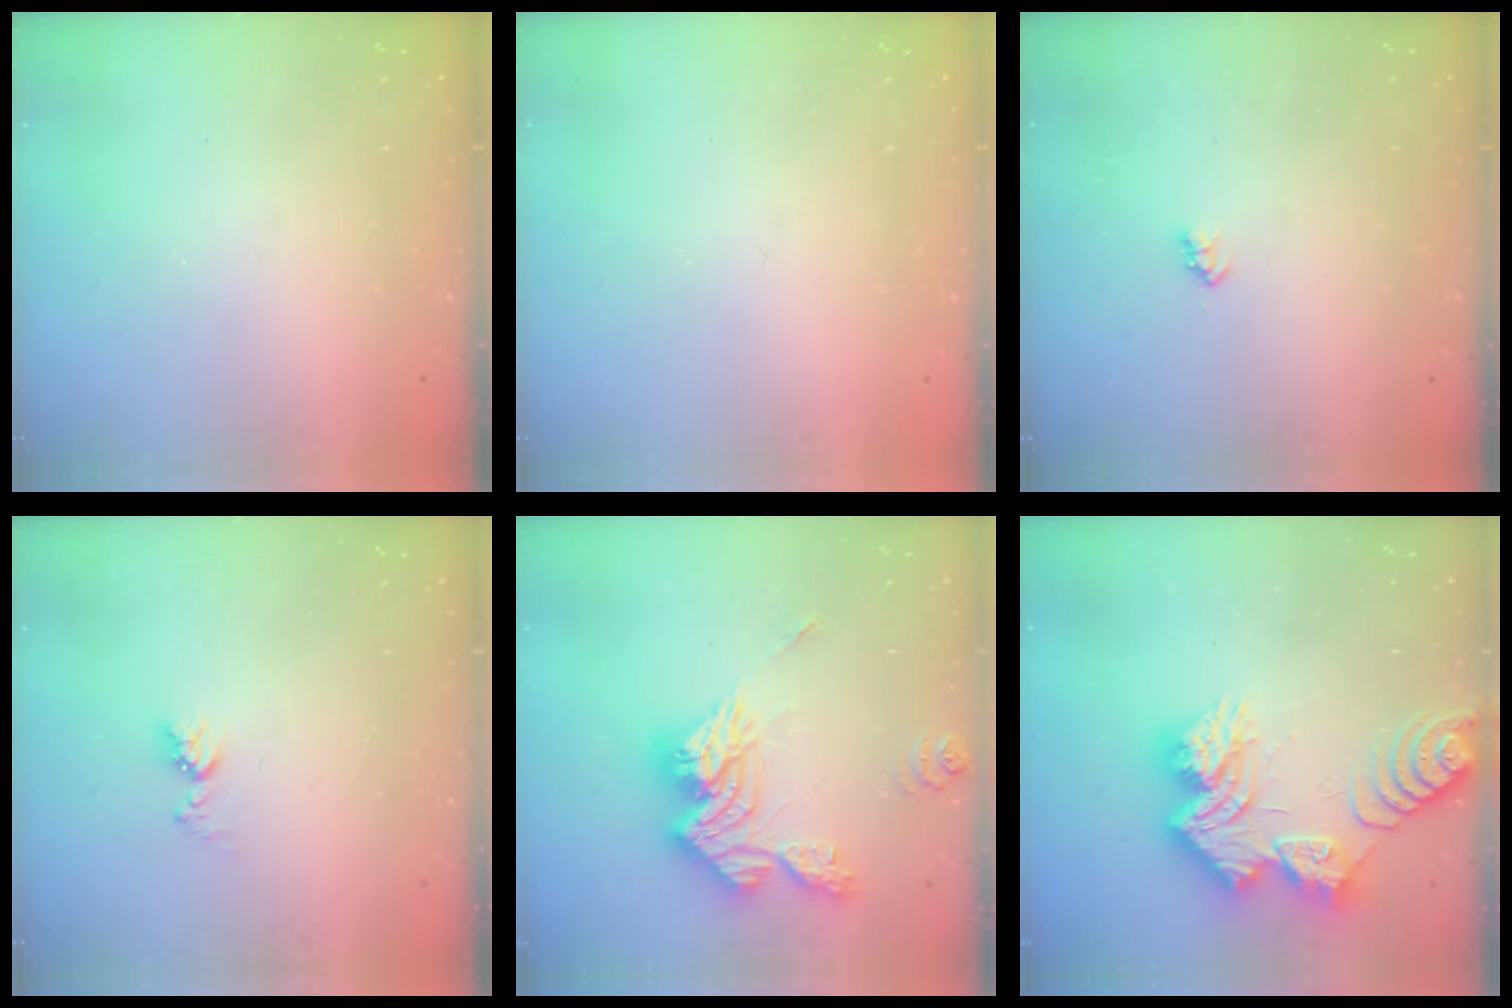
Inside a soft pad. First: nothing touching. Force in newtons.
{"total": 0.0}
{"total": 2.4, "press": 2.4, "slide": 0.4}
{"total": 6.0, "press": 5.9, "slide": 0.8}
{"total": 17.2, "press": 17.1, "slide": 1.5}
{"total": 17.2, "press": 17.1, "slide": 1.7}